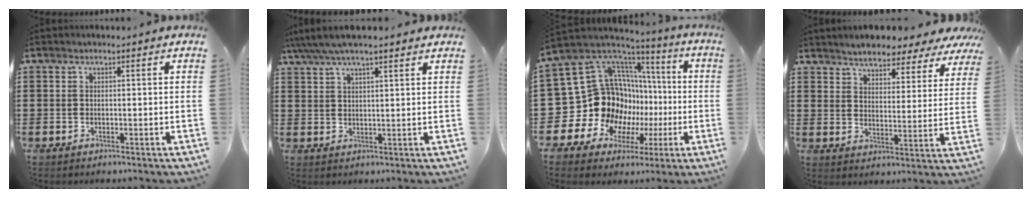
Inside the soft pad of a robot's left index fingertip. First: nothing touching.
{"total": 4.6, "force": [3.7, 0.7, 2.6], "torque": [-0.059, -0.002, 0.065]}
{"total": 17.3, "force": [-1.4, 15.8, 6.9], "torque": [-0.175, -0.044, 0.021]}
{"total": 4.7, "force": [4.7, 0.4, 0.4], "torque": [-0.034, -0.029, 0.079]}